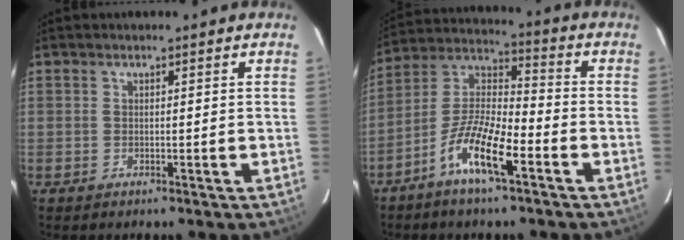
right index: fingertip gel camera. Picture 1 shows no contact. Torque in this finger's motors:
{"motor_torque": [1.12, -1.02, 0.34, 0.16]}